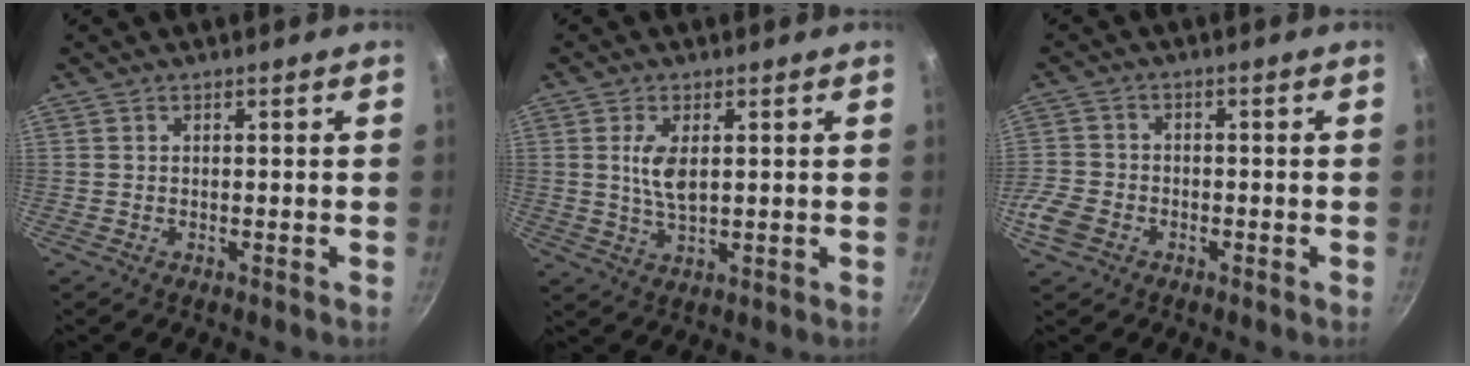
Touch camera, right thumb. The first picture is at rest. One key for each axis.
{"total": 5.6, "fx": 1.1, "fy": 2.6, "fz": 4.8, "tx": -0.092, "ty": -0.009, "tz": 0.024}
{"total": 7.0, "fx": -3.2, "fy": 5.2, "fz": 3.4, "tx": -0.075, "ty": 0.023, "tz": -0.070}